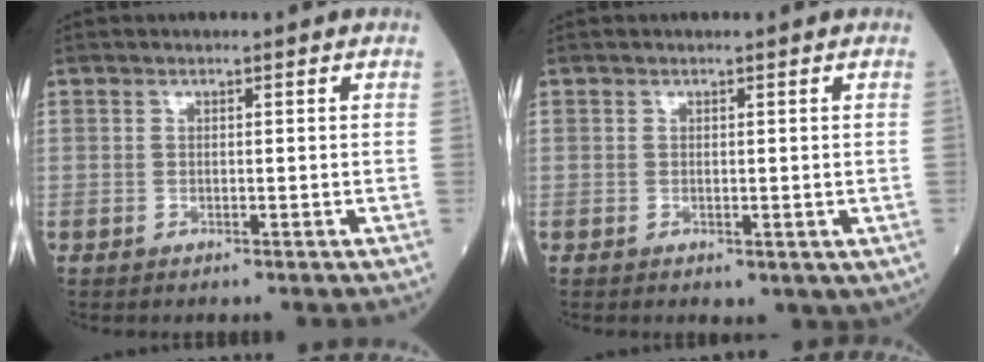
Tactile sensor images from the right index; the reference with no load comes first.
{"total": 2.1, "force": [0.0, 1.5, 1.4], "torque": [-0.018, -0.005, 0.010]}